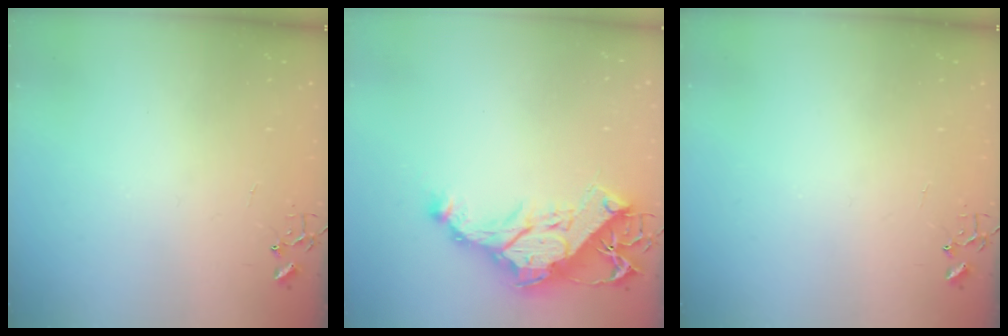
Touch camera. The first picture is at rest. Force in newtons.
{"total": 15.6, "press": 15.4, "slide": 2.1}
{"total": 0.0}